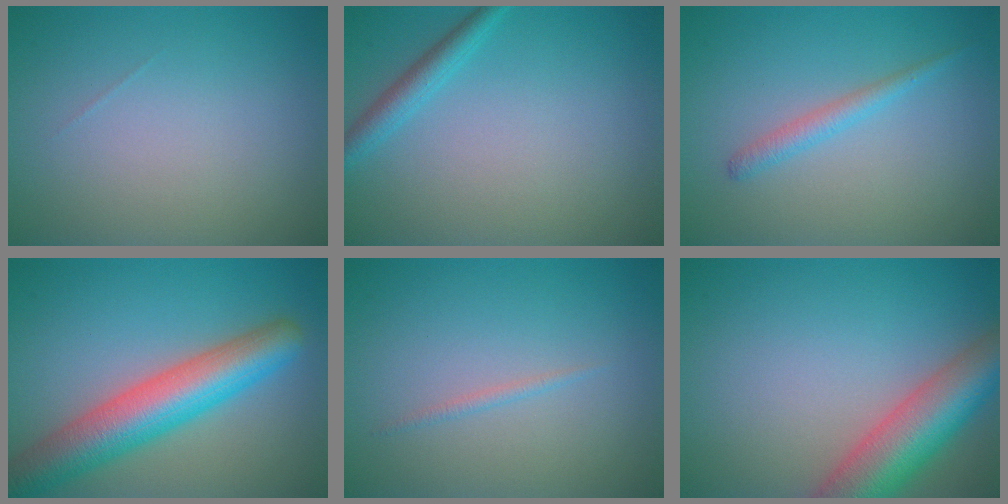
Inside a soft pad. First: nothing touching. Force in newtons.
{"total": 2.0, "press": 2.0, "slide": 0.1}
{"total": 1.5, "press": 1.5, "slide": 0.2}
{"total": 8.2, "press": 8.2, "slide": 0.3}
{"total": 0.6, "press": 0.6, "slide": 0.0}
{"total": 8.2, "press": 8.2, "slide": 0.3}